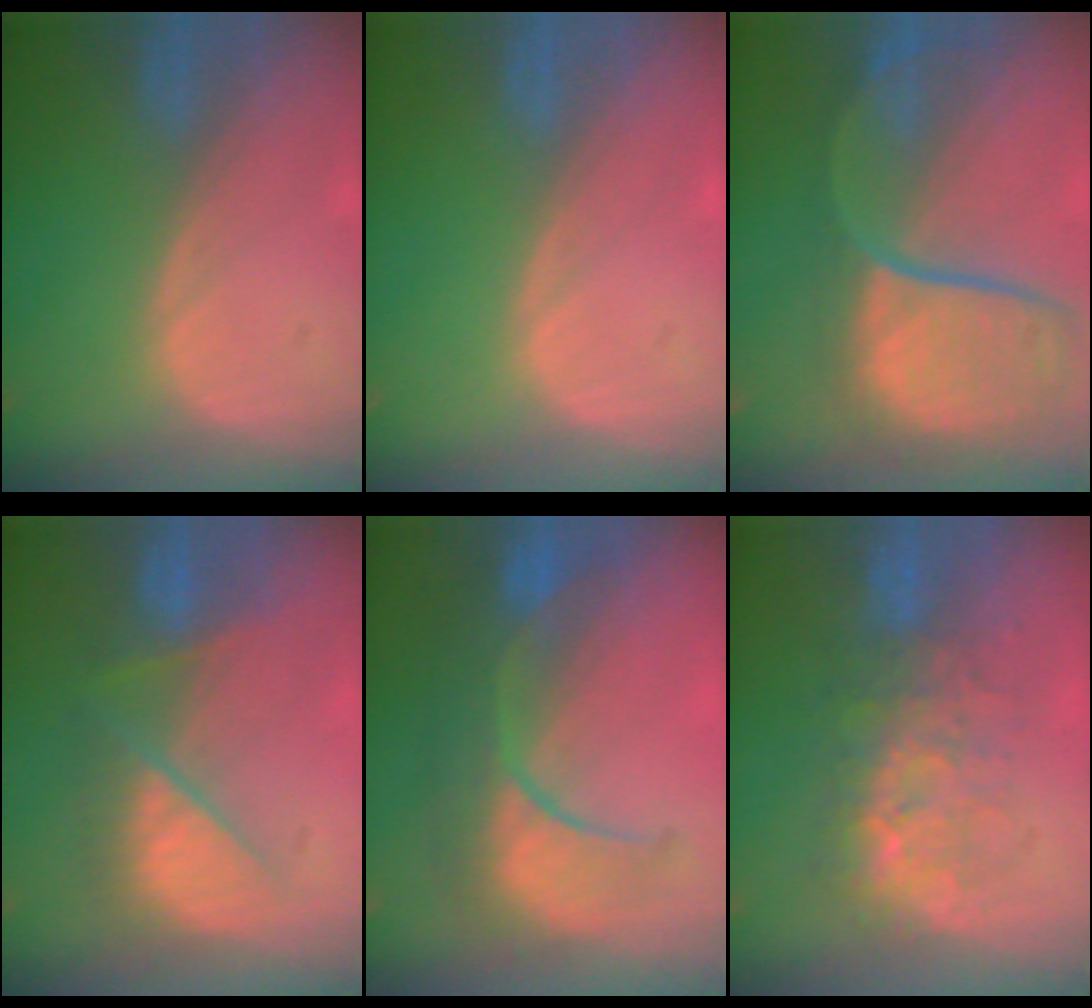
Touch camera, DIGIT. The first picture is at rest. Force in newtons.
{"total": 0.0}
{"total": 11.9, "press": 9.9, "slide": 6.6}
{"total": 7.2, "press": 7.2, "slide": 0.6}
{"total": 9.9, "press": 9.3, "slide": 3.5}
{"total": 8.1, "press": 7.8, "slide": 1.9}